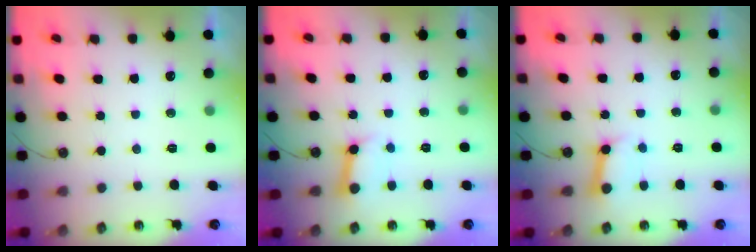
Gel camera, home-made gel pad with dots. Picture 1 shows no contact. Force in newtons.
{"total": 7.0, "press": 7.0, "slide": 0.9}
{"total": 7.0, "press": 7.0, "slide": 0.9}